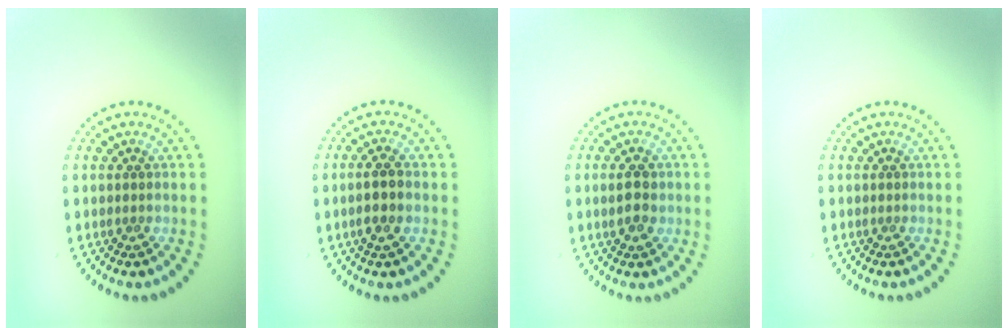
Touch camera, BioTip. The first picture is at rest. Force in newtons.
{"total": 2.2, "press": 2.1, "slide": 0.7}
{"total": 2.3, "press": 2.3, "slide": 0.2}
{"total": 0.0}